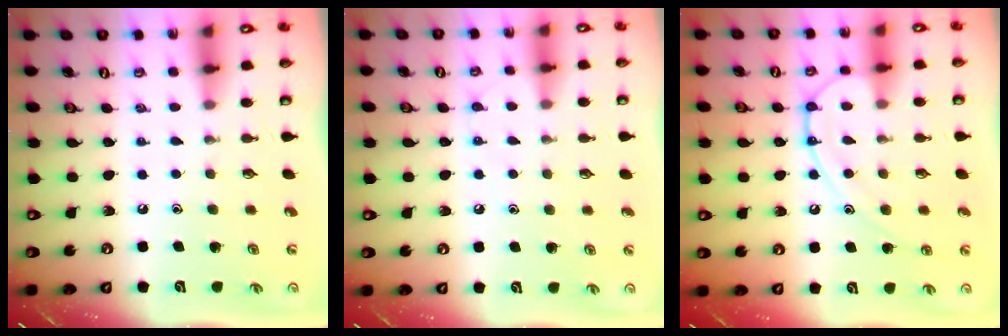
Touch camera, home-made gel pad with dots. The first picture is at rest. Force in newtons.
{"total": 6.4, "press": 6.4, "slide": 0.9}
{"total": 11.8, "press": 11.8, "slide": 1.3}